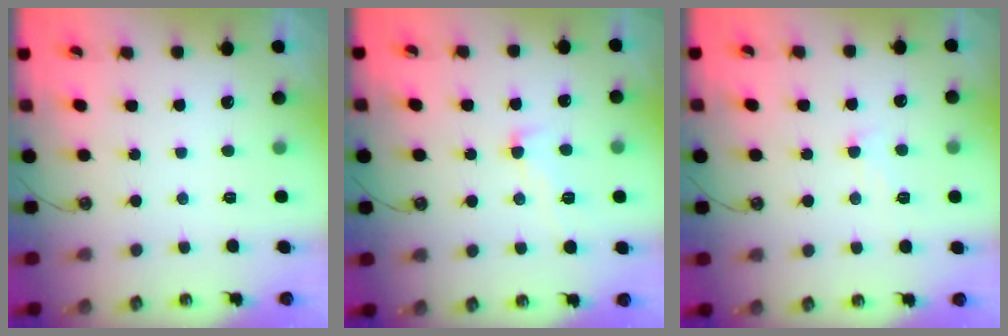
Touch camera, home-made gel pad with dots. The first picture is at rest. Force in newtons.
{"total": 1.8, "press": 1.6, "slide": 0.8}
{"total": 1.7, "press": 1.6, "slide": 0.7}